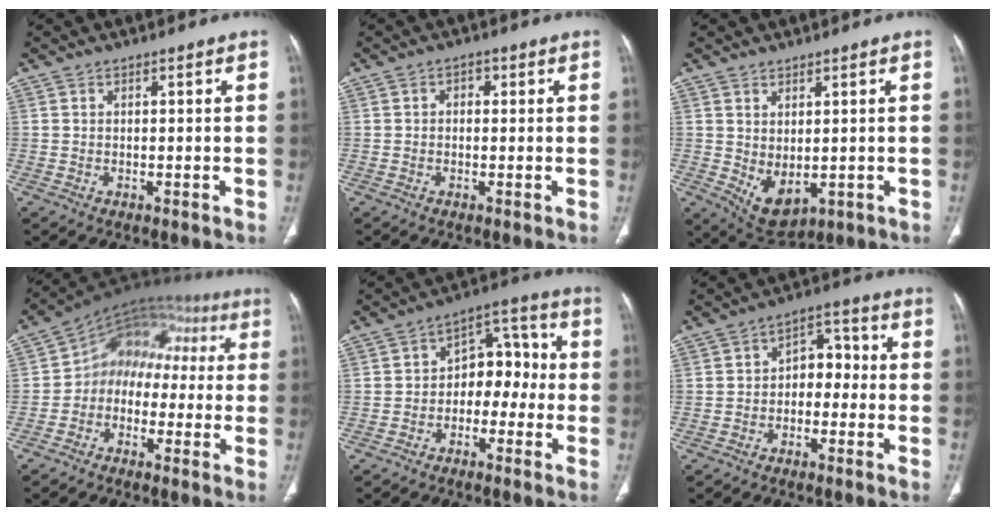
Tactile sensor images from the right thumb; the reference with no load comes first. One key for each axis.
{"total": 1.7, "fx": 0.3, "fy": 1.3, "fz": 1.1, "tx": -0.006, "ty": 0.005, "tz": -0.002}
{"total": 6.6, "fx": -0.5, "fy": 3.7, "fz": 5.5, "tx": -0.081, "ty": -0.009, "tz": 0.017}
{"total": 14.3, "fx": 0.7, "fy": 10.6, "fz": 9.5, "tx": -0.089, "ty": 0.052, "tz": -0.010}
{"total": 9.8, "fx": -1.7, "fy": 6.8, "fz": 6.8, "tx": -0.054, "ty": 0.047, "tz": -0.042}
{"total": 6.4, "fx": -1.0, "fy": 4.5, "fz": 4.4, "tx": -0.034, "ty": 0.035, "tz": -0.030}